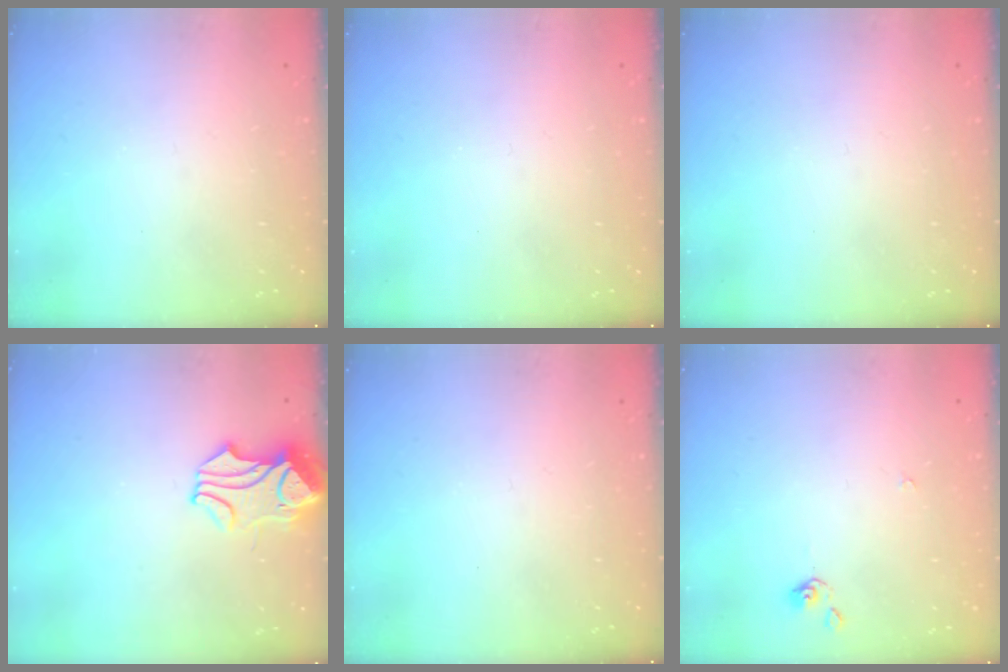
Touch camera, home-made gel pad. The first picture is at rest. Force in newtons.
{"total": 0.0}
{"total": 0.0}
{"total": 1.4, "press": 0.9, "slide": 1.0}
{"total": 0.0}
{"total": 1.1, "press": 1.0, "slide": 0.4}